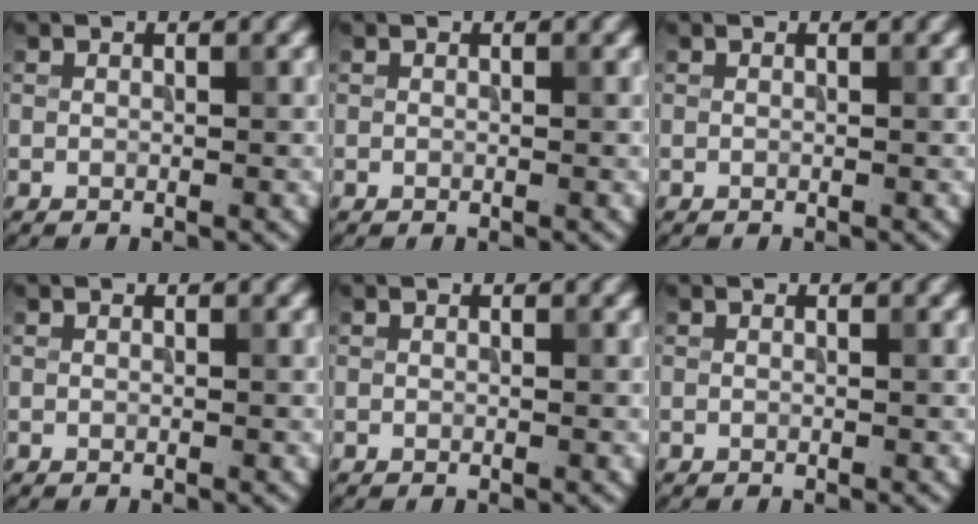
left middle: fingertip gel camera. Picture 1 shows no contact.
{"total": 0.0}
{"total": 0.0}
{"total": 0.0}
{"total": 0.0}
{"total": 0.0}